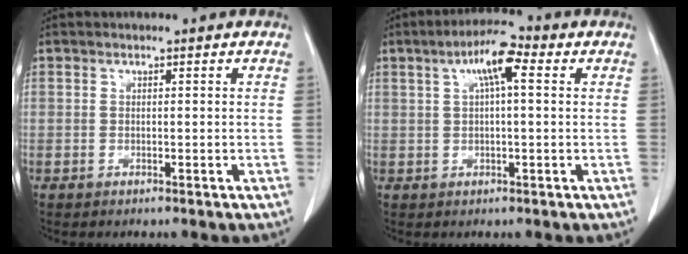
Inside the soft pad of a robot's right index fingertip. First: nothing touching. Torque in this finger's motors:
{"motor_torque": [0.52, 0.20, 0.13, 0.07]}